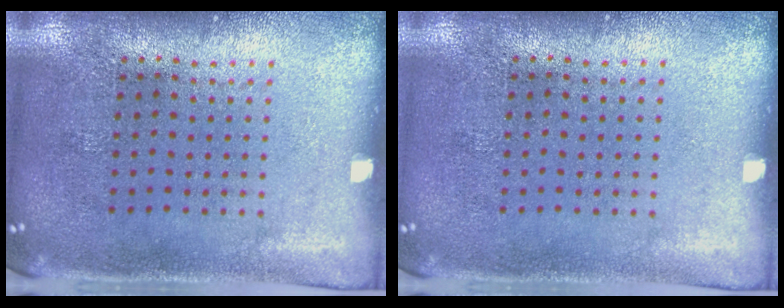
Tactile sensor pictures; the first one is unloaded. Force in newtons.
{"total": 0.0}